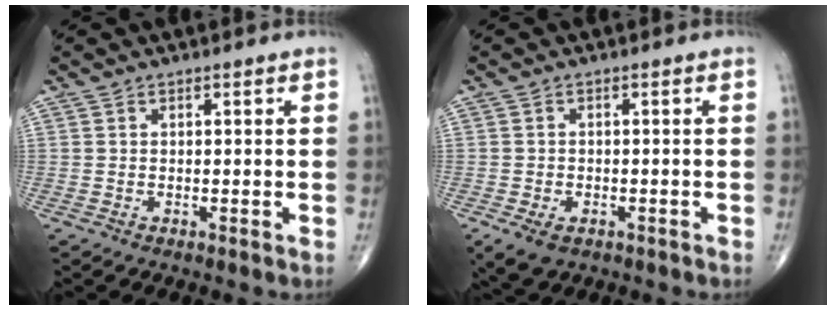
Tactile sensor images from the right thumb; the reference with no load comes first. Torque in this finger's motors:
{"motor_torque": [1.24, 0.48, 0.30, -0.99, 0.04]}